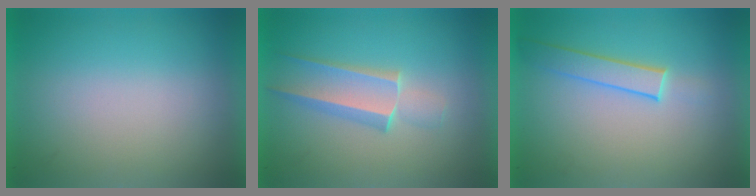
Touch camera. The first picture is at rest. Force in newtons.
{"total": 2.2}
{"total": 1.9}